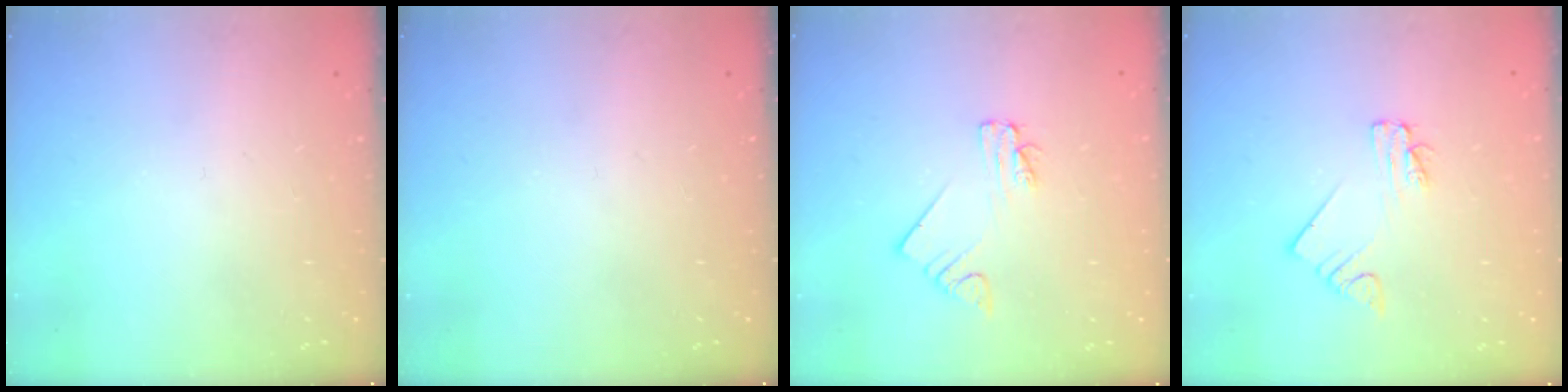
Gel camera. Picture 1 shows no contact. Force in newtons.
{"total": 0.0}
{"total": 2.0, "press": 2.0, "slide": 0.1}
{"total": 2.0, "press": 2.0, "slide": 0.1}